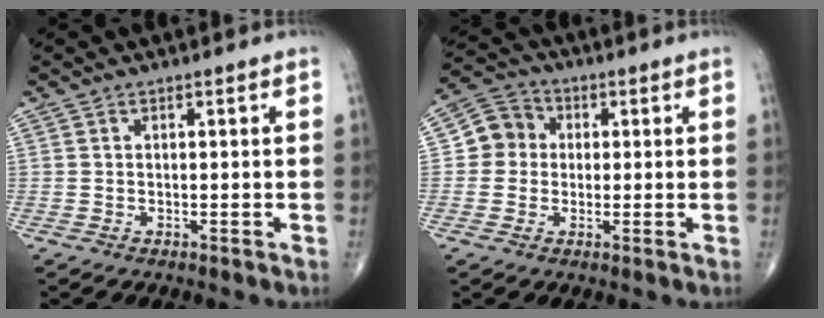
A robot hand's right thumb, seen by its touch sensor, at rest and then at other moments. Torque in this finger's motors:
{"motor_torque": [-0.43, 0.46, 0.10, -0.20, 0.06]}